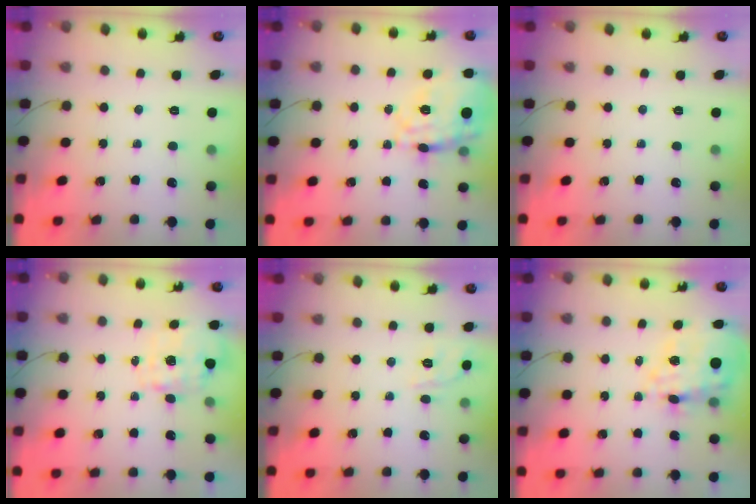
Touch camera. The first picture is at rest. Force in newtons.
{"total": 25.3, "press": 25.1, "slide": 3.0}
{"total": 0.0}
{"total": 1.5, "press": 1.4, "slide": 0.5}
{"total": 9.1, "press": 9.0, "slide": 1.7}
{"total": 18.8, "press": 18.4, "slide": 3.9}